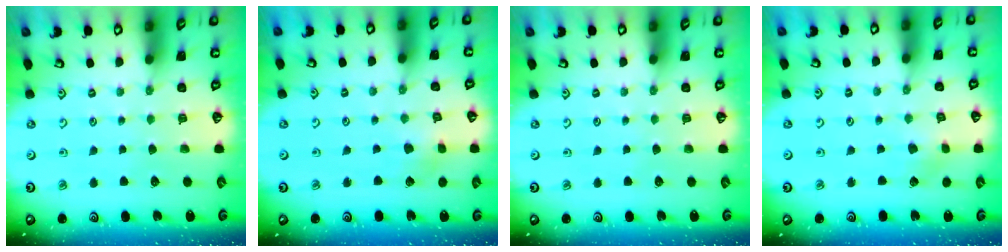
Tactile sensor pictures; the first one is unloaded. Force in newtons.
{"total": 2.9, "press": 2.8, "slide": 0.7}
{"total": 0.0}
{"total": 2.7, "press": 2.7, "slide": 0.4}